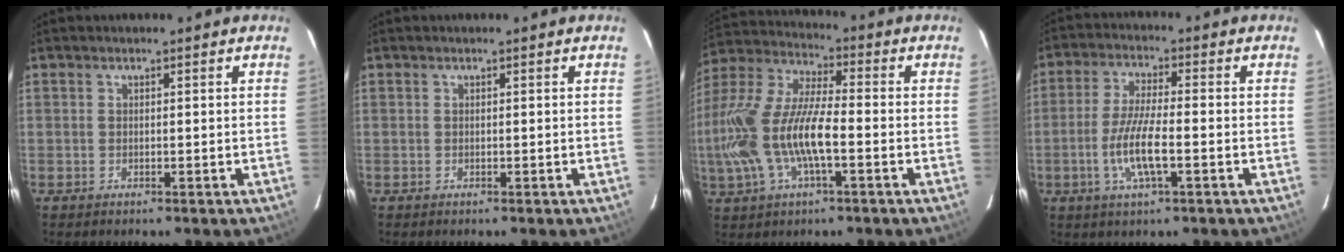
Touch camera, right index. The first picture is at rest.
{"total": 0.0}
{"total": 18.6, "force": [-4.1, 6.4, 16.9], "torque": [-0.347, -0.007, -0.079]}
{"total": 8.7, "force": [-2.7, 1.7, 8.1], "torque": [-0.164, -0.006, -0.053]}